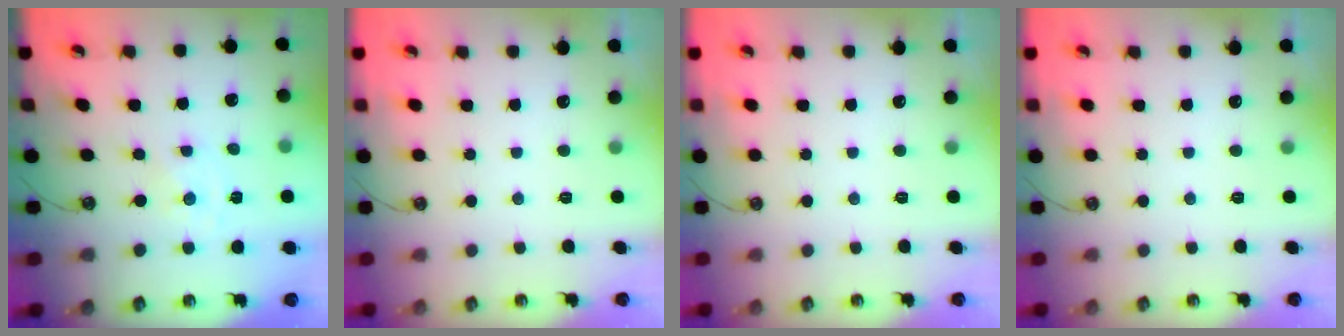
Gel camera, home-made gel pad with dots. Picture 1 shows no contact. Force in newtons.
{"total": 0.0}
{"total": 0.0}
{"total": 0.0}